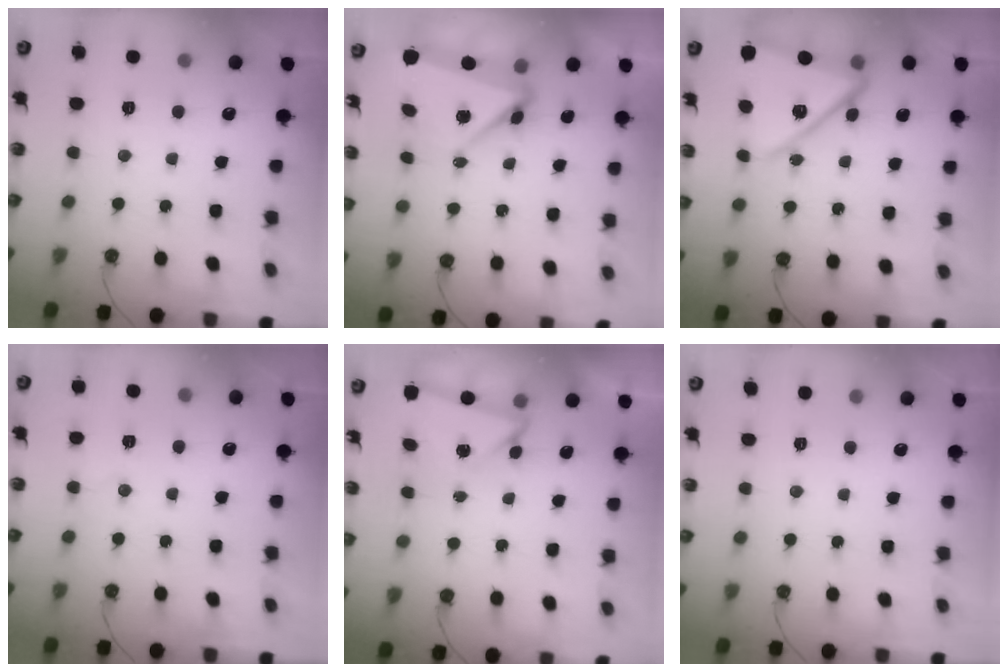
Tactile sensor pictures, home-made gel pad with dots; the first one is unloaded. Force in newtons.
{"total": 6.3, "press": 6.0, "slide": 1.9}
{"total": 14.9, "press": 14.8, "slide": 1.5}
{"total": 2.9, "press": 2.4, "slide": 1.7}
{"total": 3.5, "press": 3.4, "slide": 0.7}
{"total": 0.0}